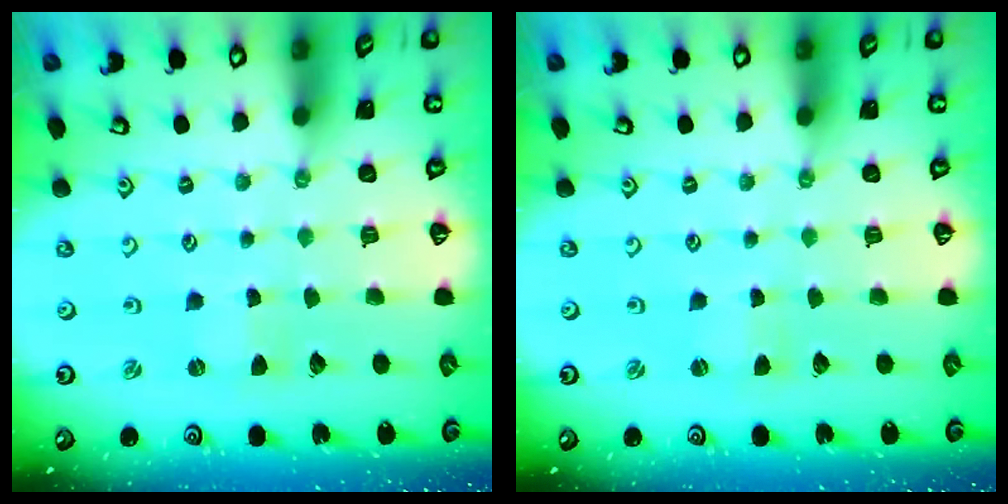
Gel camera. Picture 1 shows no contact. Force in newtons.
{"total": 1.3, "press": 1.2, "slide": 0.3}